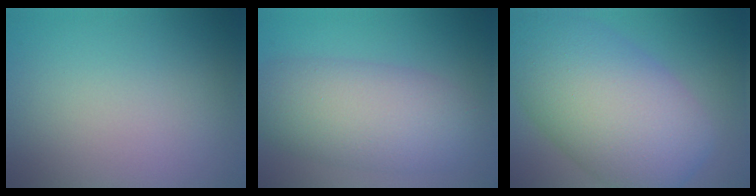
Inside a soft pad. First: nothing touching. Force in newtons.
{"total": 7.6, "press": 7.6, "slide": 0.3}
{"total": 13.5, "press": 13.5, "slide": 0.7}